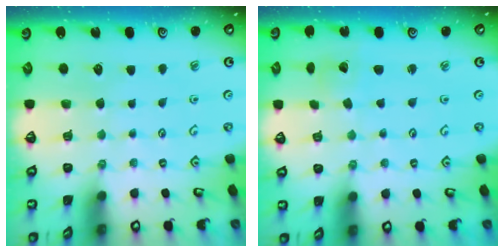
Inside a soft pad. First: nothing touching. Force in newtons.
{"total": 1.5, "press": 1.5, "slide": 0.2}